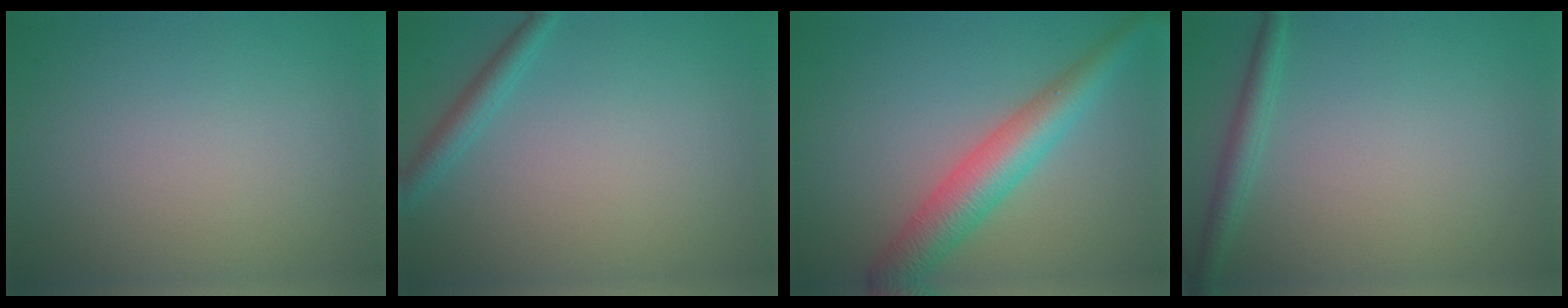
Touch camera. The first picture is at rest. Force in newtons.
{"total": 1.9, "press": 1.9, "slide": 0.0}
{"total": 5.6, "press": 5.5, "slide": 0.2}
{"total": 2.0, "press": 2.0, "slide": 0.1}